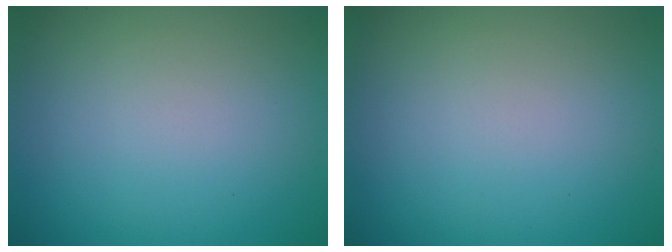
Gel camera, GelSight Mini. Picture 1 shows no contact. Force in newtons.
{"total": 0.0}